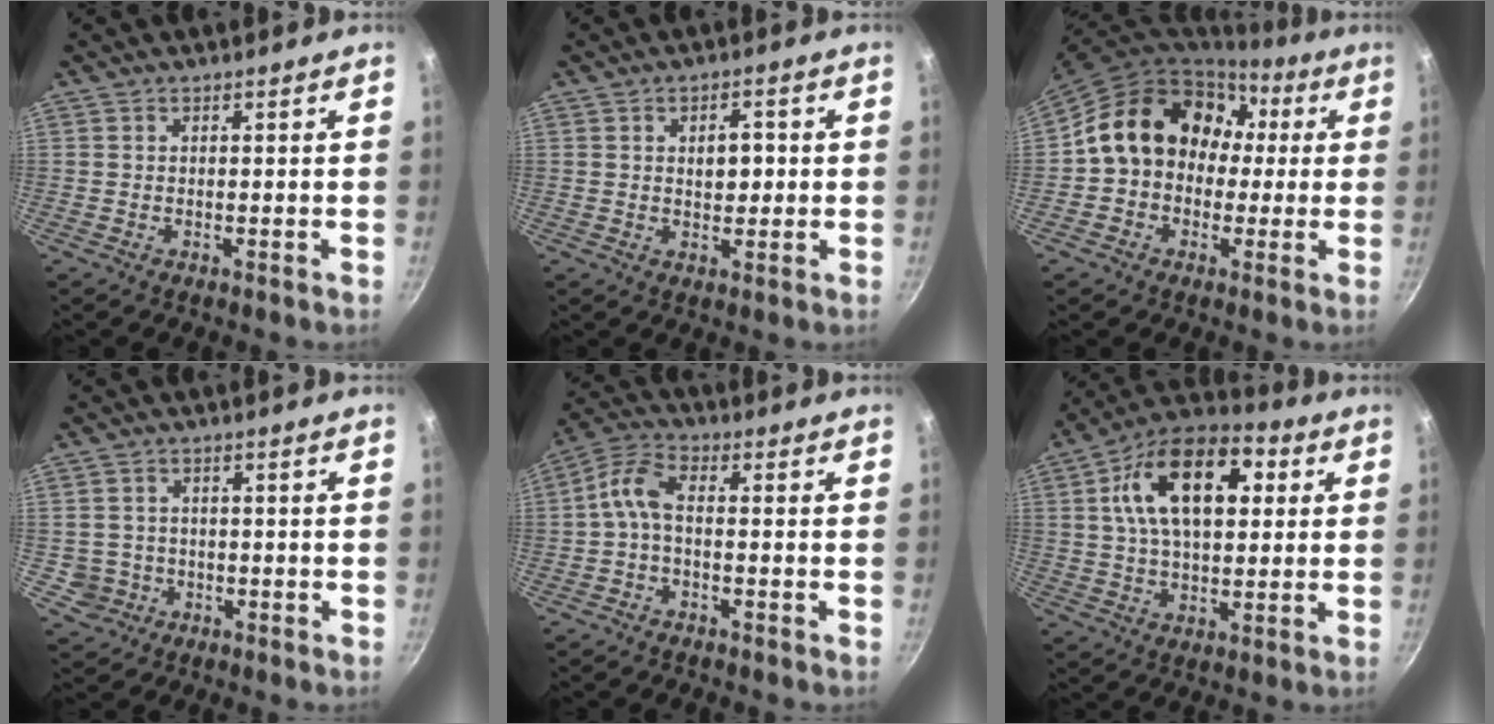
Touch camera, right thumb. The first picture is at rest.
{"total": 4.6, "force": [0.5, 2.8, 3.6], "torque": [-0.032, 0.004, 0.007]}
{"total": 17.6, "force": [2.0, 14.4, 10.0], "torque": [-0.127, 0.057, 0.023]}
{"total": 4.1, "force": [-0.9, 3.9, 0.3], "torque": [0.013, 0.015, -0.005]}
{"total": 5.6, "force": [-1.2, 2.7, 4.8], "torque": [-0.112, 0.029, -0.035]}
{"total": 19.5, "force": [4.9, 11.4, 15.0], "torque": [-0.230, 0.015, 0.065]}